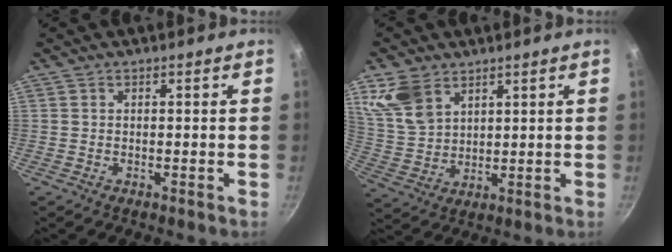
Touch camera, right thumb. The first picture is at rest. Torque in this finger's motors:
{"motor_torque": [-0.01, 2.30, 1.09, 0.80, 0.07]}